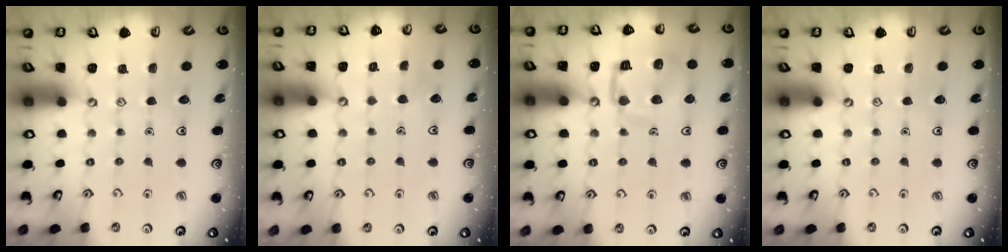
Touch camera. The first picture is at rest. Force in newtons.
{"total": 3.0, "press": 3.0, "slide": 0.2}
{"total": 14.2, "press": 14.2, "slide": 1.5}
{"total": 0.0}